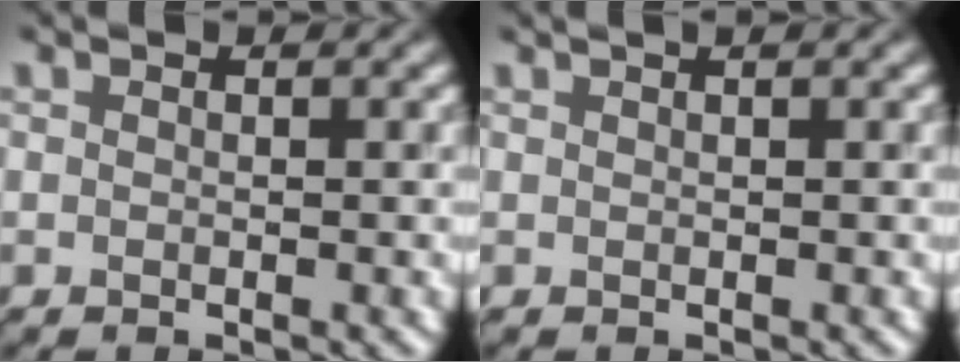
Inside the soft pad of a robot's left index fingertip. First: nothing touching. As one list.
[{"total": 0.9, "force": [0.5, 0.2, 0.7], "torque": [-0.009, 0.002, 0.002]}]